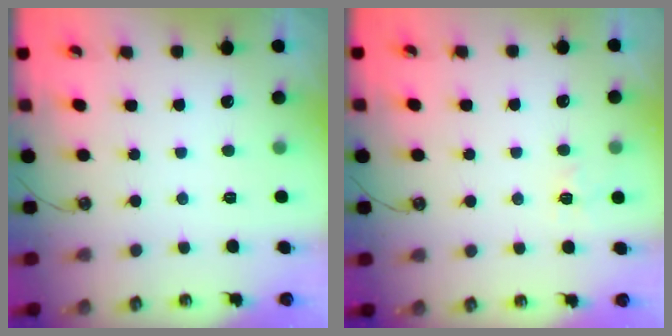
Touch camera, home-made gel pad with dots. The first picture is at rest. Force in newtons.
{"total": 3.4, "press": 3.4, "slide": 0.4}